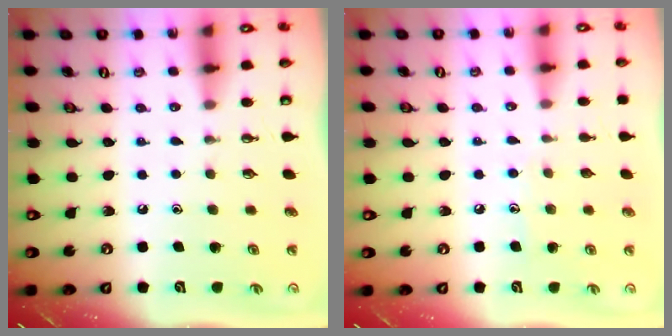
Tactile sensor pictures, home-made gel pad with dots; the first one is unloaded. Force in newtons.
{"total": 5.5, "press": 5.4, "slide": 0.5}